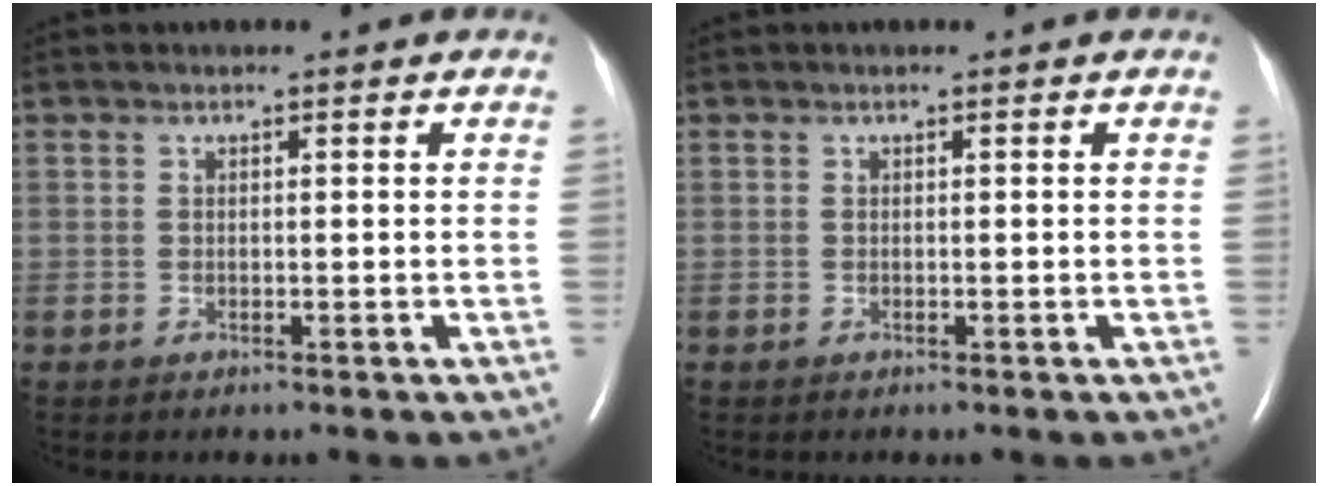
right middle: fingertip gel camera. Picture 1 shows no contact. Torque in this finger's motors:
{"motor_torque": [-0.01, 0.05, 0.00, 0.00]}